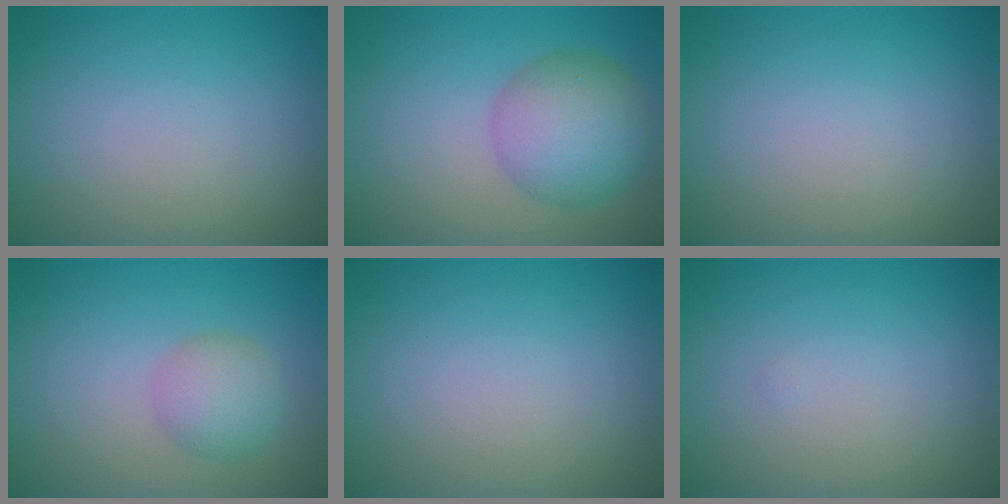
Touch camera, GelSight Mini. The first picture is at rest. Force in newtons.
{"total": 6.0, "press": 6.0, "slide": 0.1}
{"total": 0.0}
{"total": 2.9, "press": 2.9, "slide": 0.2}
{"total": 0.0}
{"total": 0.0}